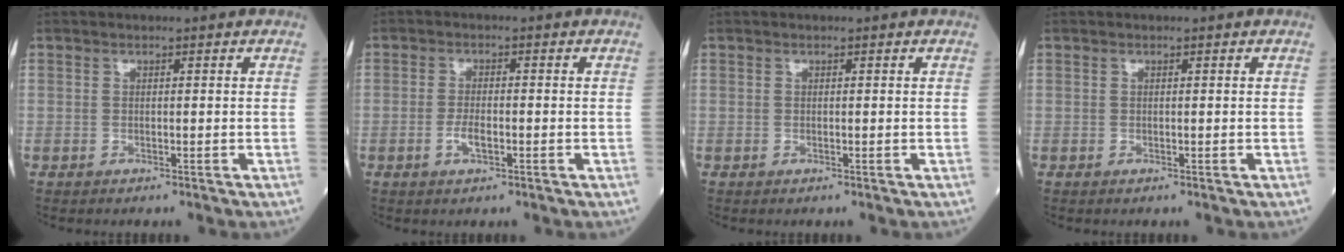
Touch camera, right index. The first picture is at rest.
{"total": 2.5, "force": [-0.9, 0.8, 2.2], "torque": [-0.045, 0.001, -0.016]}
{"total": 0.0}
{"total": 0.0}